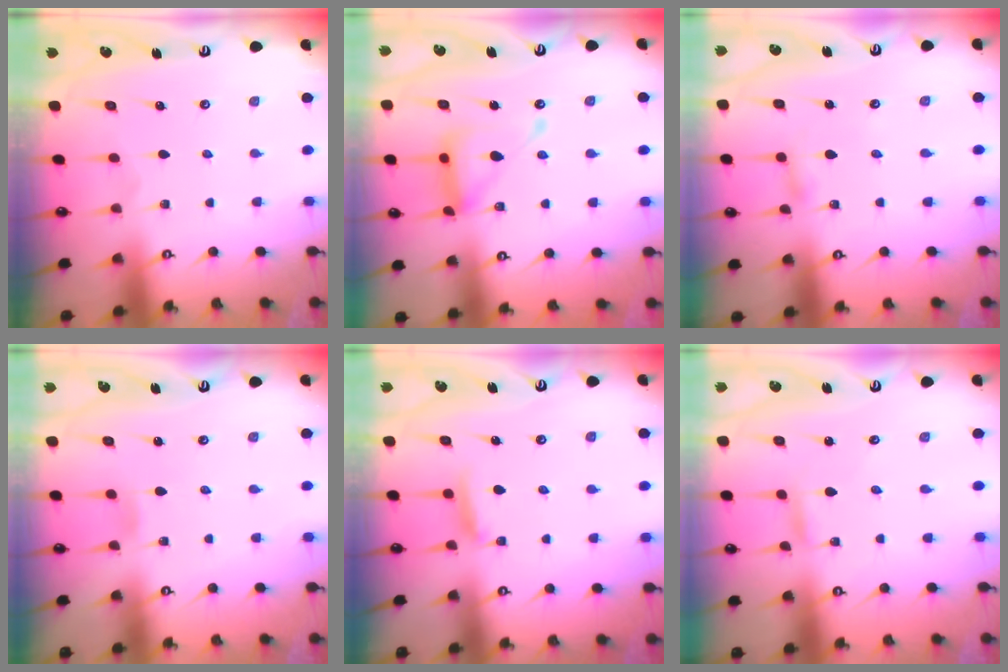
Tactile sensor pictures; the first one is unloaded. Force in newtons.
{"total": 15.1, "press": 15.1, "slide": 1.3}
{"total": 1.7, "press": 1.7, "slide": 0.2}
{"total": 2.7, "press": 2.7, "slide": 0.3}
{"total": 5.8, "press": 5.7, "slide": 0.9}
{"total": 2.4, "press": 2.4, "slide": 0.2}